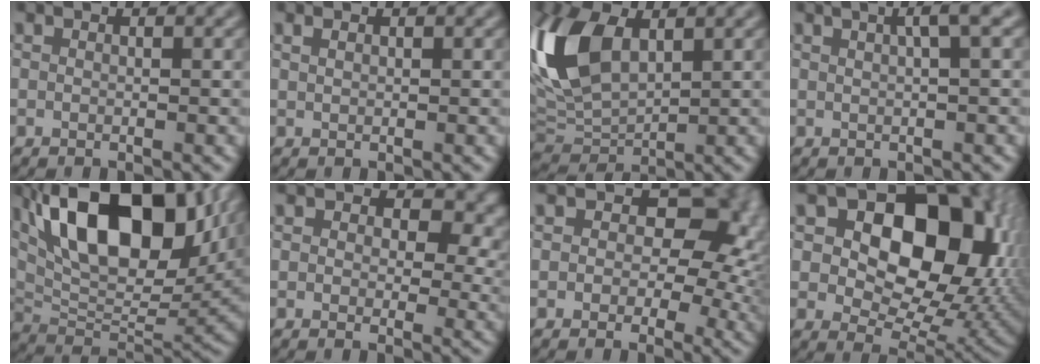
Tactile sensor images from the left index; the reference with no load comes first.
{"total": 0.7, "force": [0.5, 0.4, 0.4], "torque": [-0.012, 0.001, 0.011]}
{"total": 9.7, "force": [2.2, 5.7, 7.6], "torque": [-0.182, 0.014, 0.033]}
{"total": 2.5, "force": [1.0, 0.4, 2.2], "torque": [-0.027, 0.010, 0.015]}
{"total": 15.3, "force": [6.6, 7.3, 11.7], "torque": [-0.190, 0.014, 0.107]}
{"total": 6.6, "force": [1.7, 4.3, 4.7], "torque": [-0.057, -0.004, 0.022]}
{"total": 9.3, "force": [1.8, 6.5, 6.5], "torque": [-0.046, -0.004, 0.017]}
{"total": 15.2, "force": [4.2, 10.0, 10.7], "torque": [-0.133, 0.004, 0.068]}